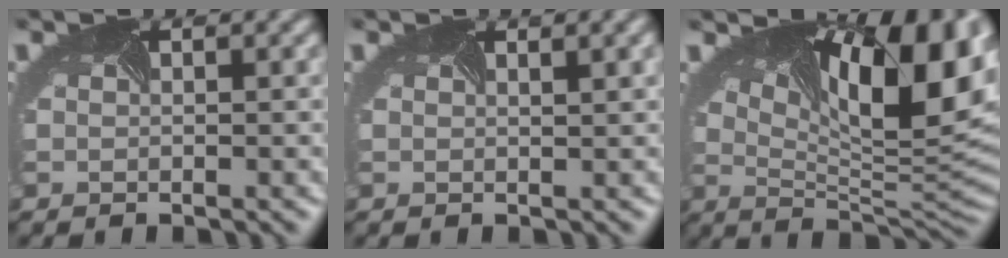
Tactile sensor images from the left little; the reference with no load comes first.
{"total": 2.5, "force": [1.3, 0.9, 1.9], "torque": [-0.015, 0.018, 0.002]}
{"total": 14.5, "force": [5.2, 6.0, 12.1], "torque": [-0.158, 0.008, 0.089]}